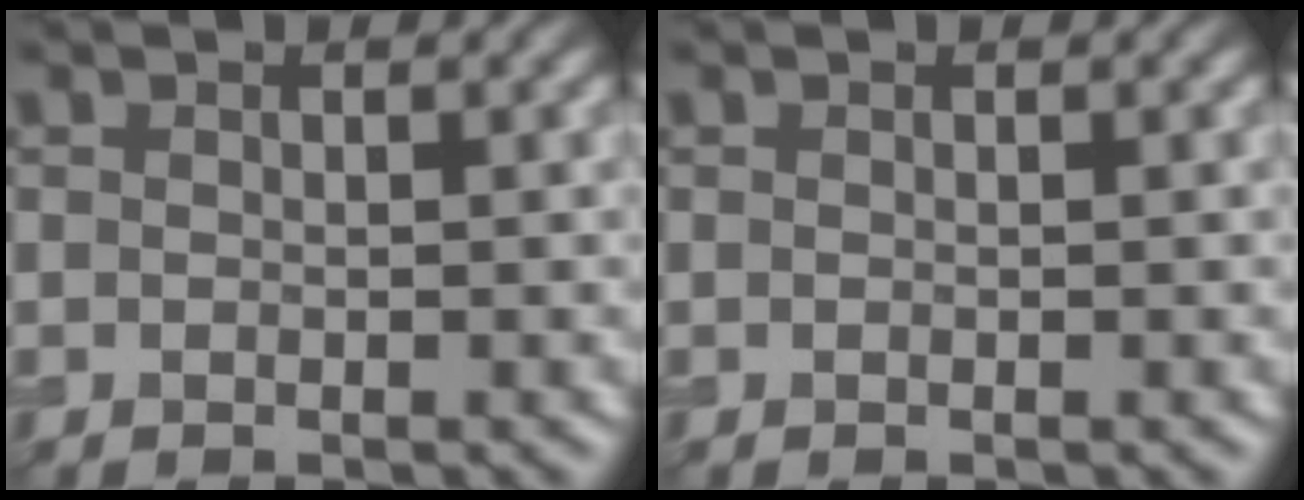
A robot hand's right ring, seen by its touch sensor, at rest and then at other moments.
{"total": 0.0}